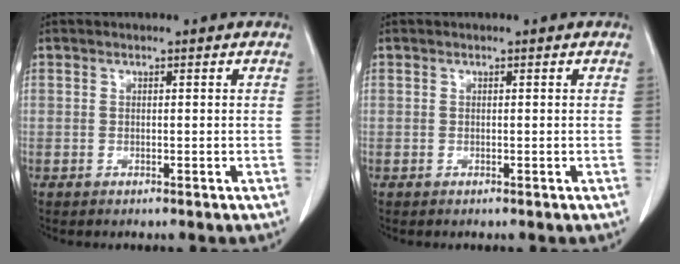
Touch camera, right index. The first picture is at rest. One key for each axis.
{"total": 0.0}